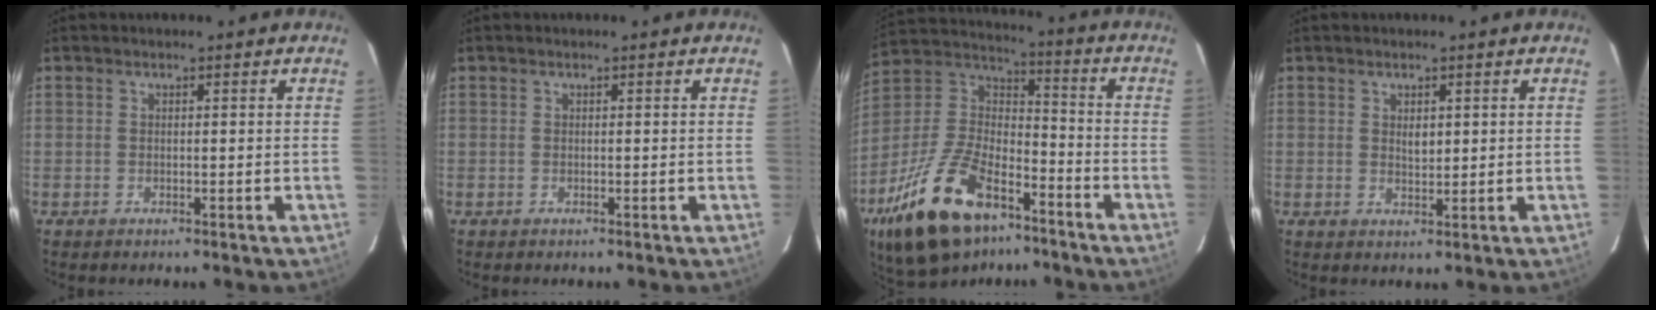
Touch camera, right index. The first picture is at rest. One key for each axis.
{"total": 0.0}
{"total": 24.2, "fx": -14.5, "fy": 11.8, "fz": 15.4, "tx": -0.318, "ty": -0.004, "tz": -0.248}
{"total": 2.1, "fx": 0.6, "fy": 1.3, "fz": 1.5, "tx": -0.022, "ty": 0.000, "tz": 0.013}